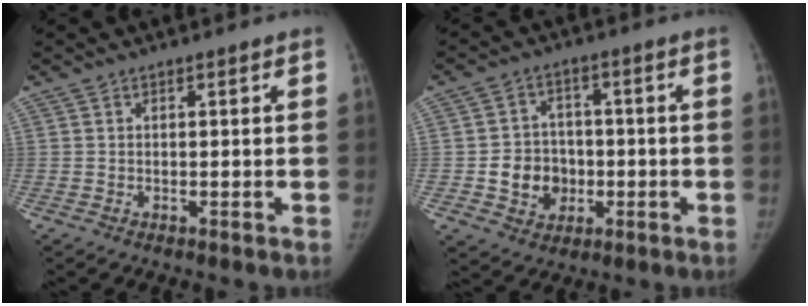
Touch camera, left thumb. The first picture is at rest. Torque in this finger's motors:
{"motor_torque": [-0.80, 0.76, 0.45, -0.38, 0.02]}